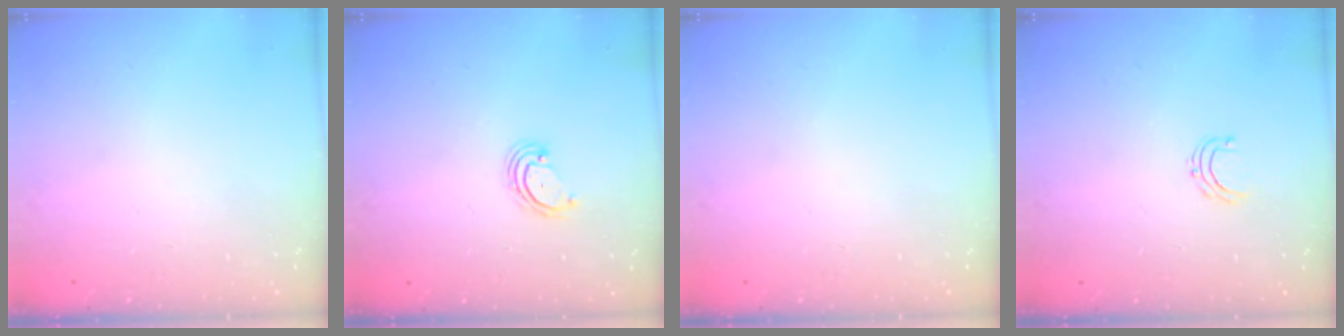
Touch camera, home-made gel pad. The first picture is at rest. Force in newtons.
{"total": 3.1, "press": 3.1, "slide": 0.4}
{"total": 0.0}
{"total": 4.0, "press": 4.0, "slide": 0.3}